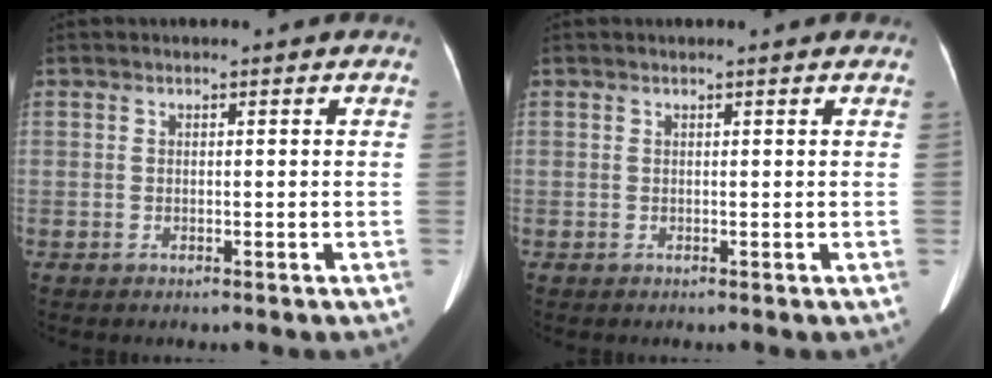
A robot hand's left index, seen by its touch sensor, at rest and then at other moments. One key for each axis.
{"total": 2.2, "fx": 1.9, "fy": 0.1, "fz": 1.0, "tx": -0.016, "ty": 0.013, "tz": 0.017}